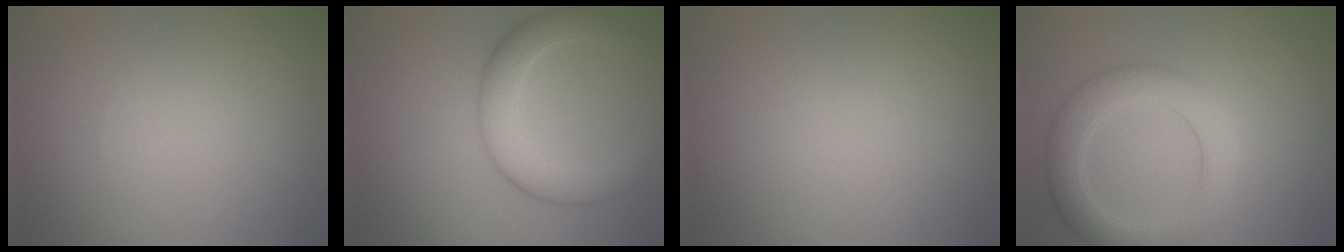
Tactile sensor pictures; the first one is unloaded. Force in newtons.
{"total": 5.6, "press": 5.6, "slide": 0.2}
{"total": 0.0}
{"total": 5.0, "press": 5.0, "slide": 0.5}